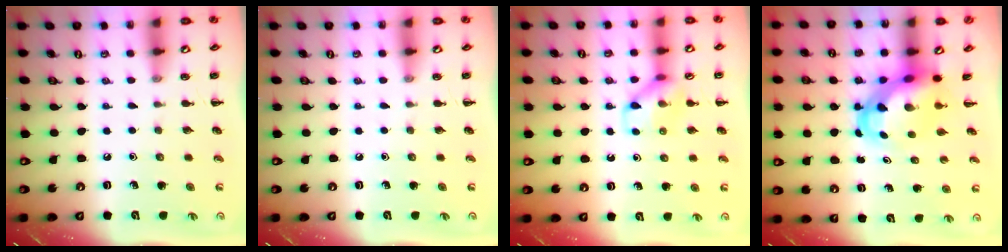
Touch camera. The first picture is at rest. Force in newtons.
{"total": 0.0}
{"total": 9.6, "press": 9.6, "slide": 0.3}
{"total": 5.6, "press": 5.3, "slide": 1.5}